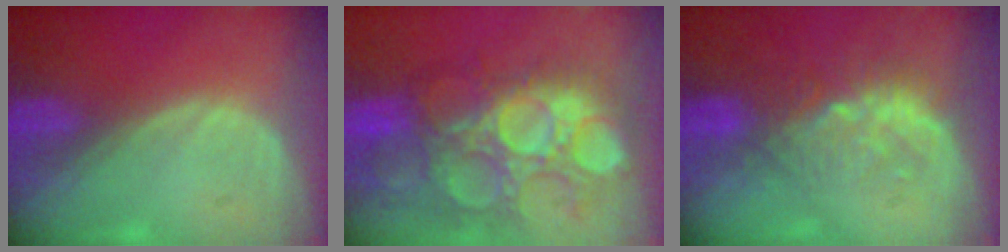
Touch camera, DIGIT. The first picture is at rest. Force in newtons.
{"total": 13.3, "press": 12.2, "slide": 5.4}
{"total": 6.3, "press": 6.1, "slide": 1.8}